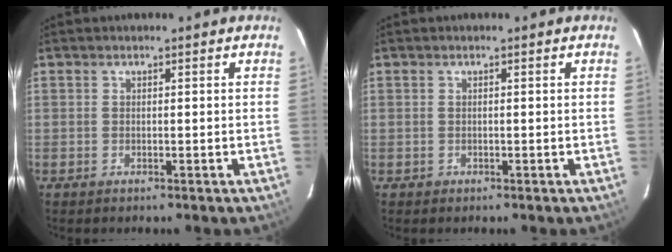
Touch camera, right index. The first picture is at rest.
{"total": 0.6, "force": [-0.3, 0.6, 0.0], "torque": [0.002, 0.001, -0.001]}